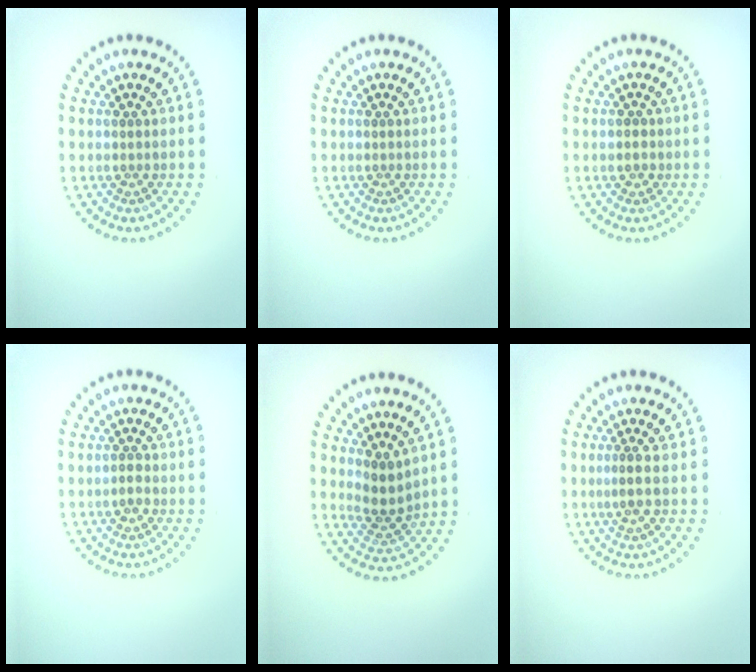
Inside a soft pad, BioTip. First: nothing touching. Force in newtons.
{"total": 0.0}
{"total": 1.1, "press": 1.0, "slide": 0.4}
{"total": 1.1, "press": 1.0, "slide": 0.3}
{"total": 2.6, "press": 2.1, "slide": 1.6}
{"total": 1.6, "press": 1.3, "slide": 0.9}